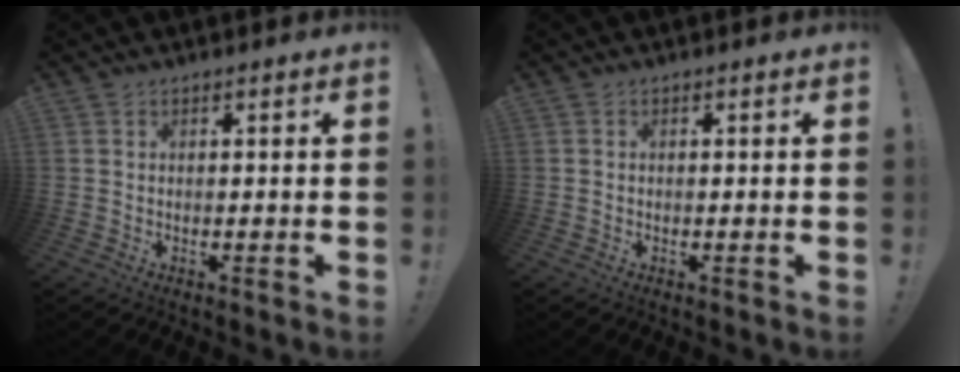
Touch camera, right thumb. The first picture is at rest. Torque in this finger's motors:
{"motor_torque": [-0.50, -0.04, -0.32, 0.22, 0.00]}